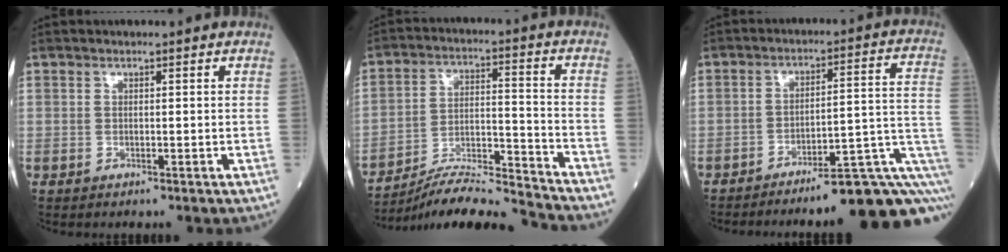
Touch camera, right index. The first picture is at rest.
{"total": 12.9, "force": [-12.5, -1.6, 2.6], "torque": [-0.043, 0.021, -0.225]}
{"total": 15.6, "force": [-11.3, 0.2, 10.7], "torque": [-0.064, 0.039, -0.162]}